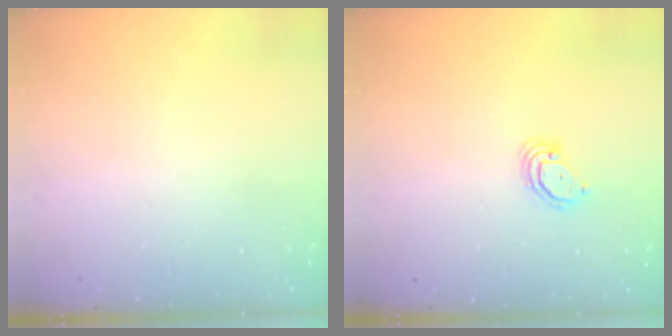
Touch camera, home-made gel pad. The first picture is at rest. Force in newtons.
{"total": 3.2, "press": 3.2, "slide": 0.2}